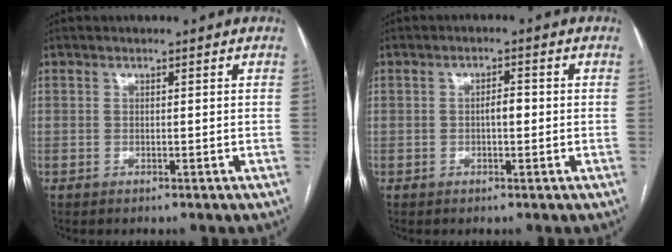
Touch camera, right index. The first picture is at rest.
{"total": 2.1, "force": [-0.3, 0.7, 2.0], "torque": [-0.030, 0.005, -0.006]}